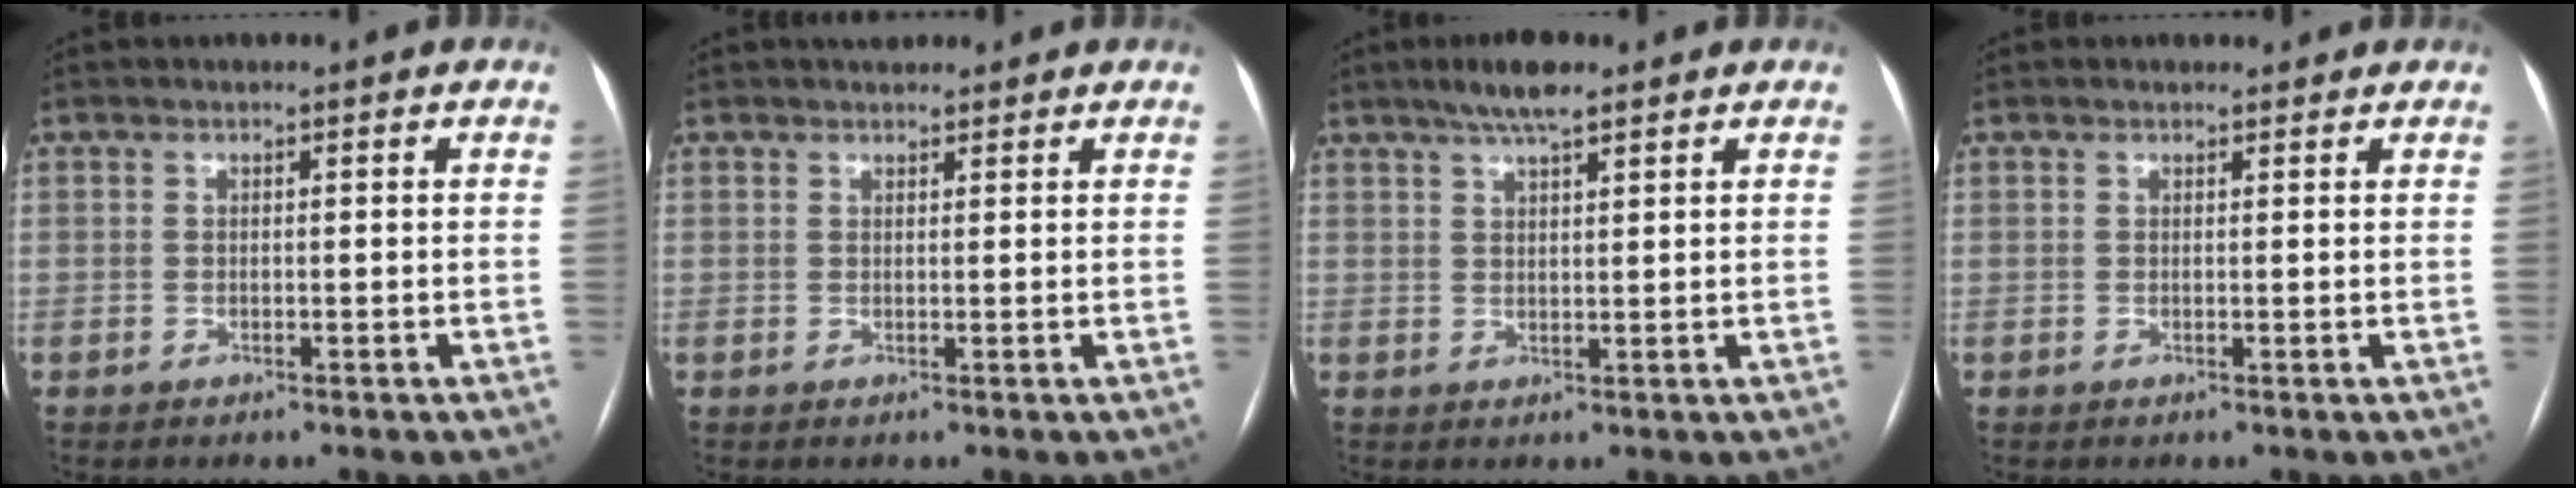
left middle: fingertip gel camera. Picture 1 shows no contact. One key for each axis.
{"total": 2.7, "fx": 2.4, "fy": 1.0, "fz": 0.8, "tx": -0.006, "ty": 0.021, "tz": 0.034}
{"total": 5.1, "fx": 3.7, "fy": 0.8, "fz": 3.4, "tx": -0.064, "ty": 0.012, "tz": 0.065}
{"total": 1.2, "fx": 1.1, "fy": 0.5, "fz": 0.1, "tx": -0.006, "ty": 0.008, "tz": 0.014}